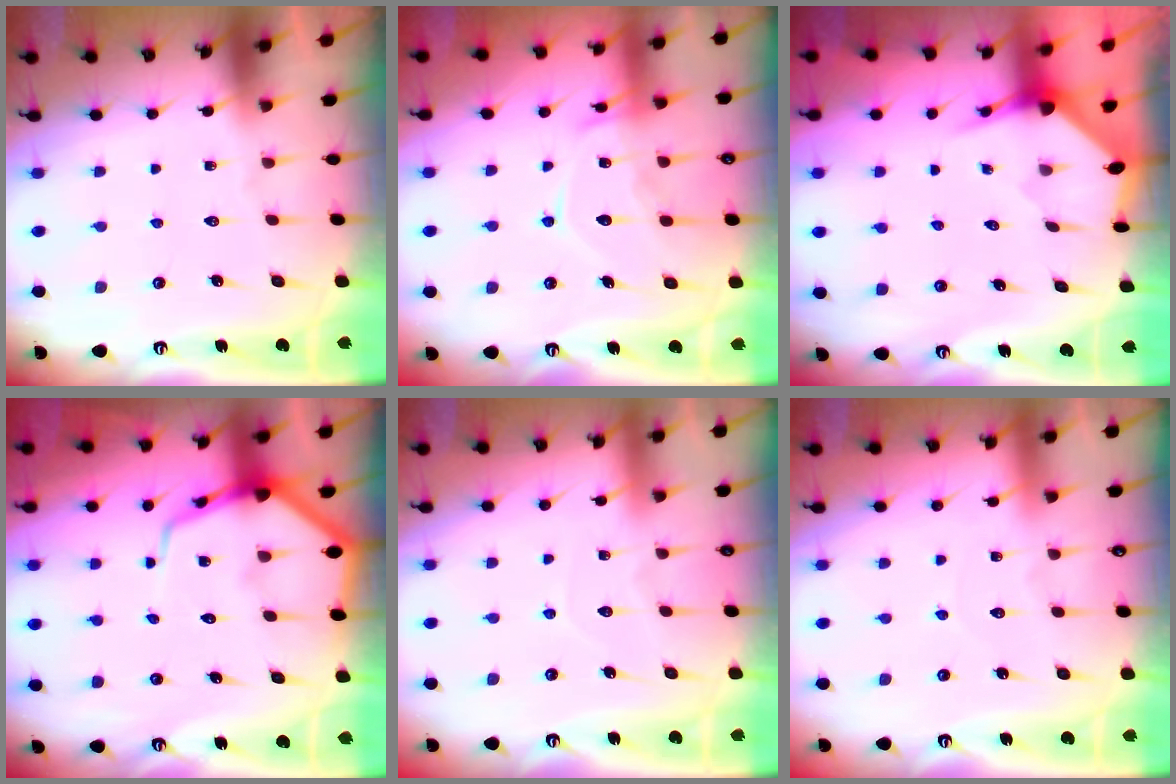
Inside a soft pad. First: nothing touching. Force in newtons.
{"total": 13.7, "press": 13.6, "slide": 1.1}
{"total": 3.1, "press": 3.1, "slide": 0.1}
{"total": 9.5, "press": 9.4, "slide": 1.0}
{"total": 4.4, "press": 4.3, "slide": 0.5}
{"total": 2.1, "press": 2.1, "slide": 0.2}